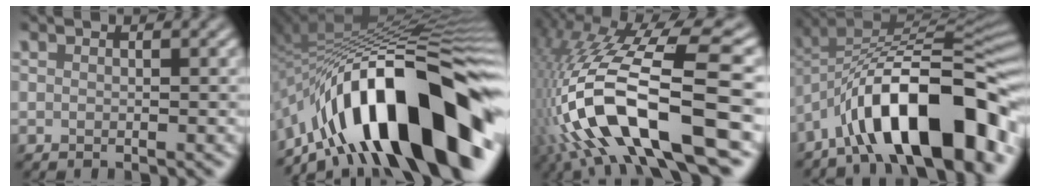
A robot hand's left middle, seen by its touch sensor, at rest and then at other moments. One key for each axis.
{"total": 16.6, "fx": -7.8, "fy": 6.0, "fz": 13.3, "tx": -0.194, "ty": 0.034, "tz": -0.145}
{"total": 15.3, "fx": -4.6, "fy": 4.6, "fz": 13.9, "tx": -0.276, "ty": 0.019, "tz": -0.071}
{"total": 13.8, "fx": -7.1, "fy": 4.8, "fz": 10.9, "tx": -0.156, "ty": 0.014, "tz": -0.122}